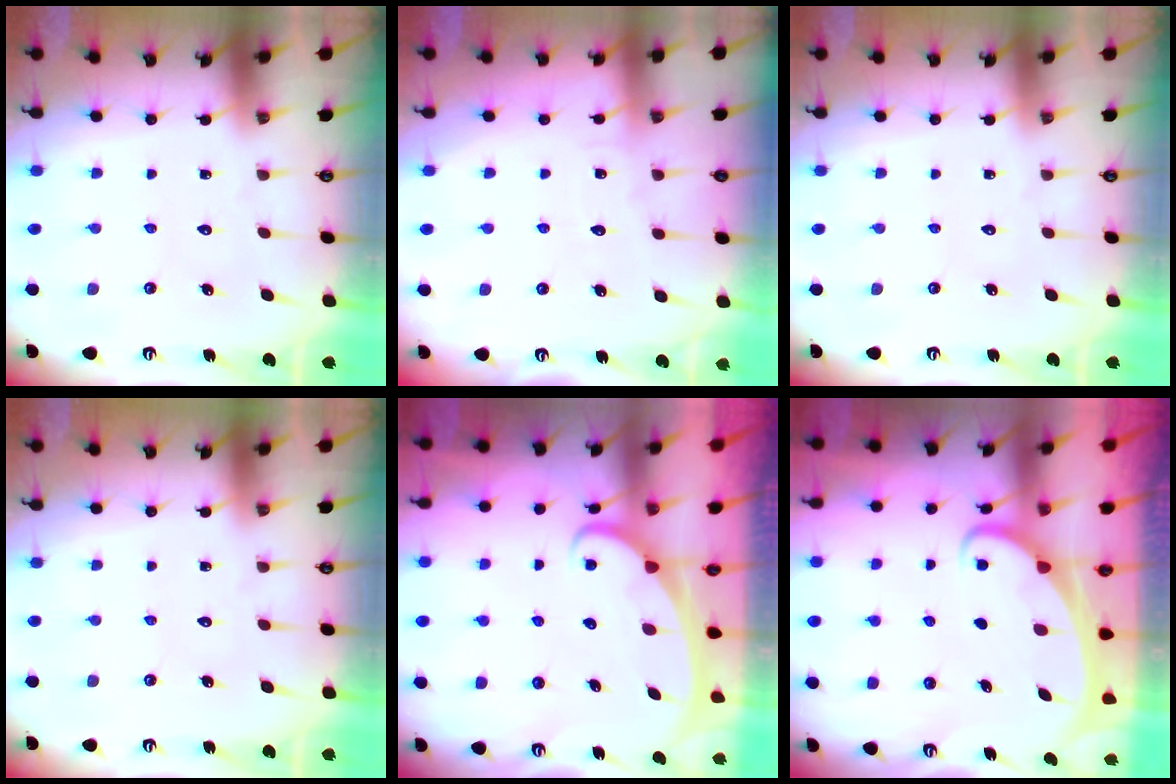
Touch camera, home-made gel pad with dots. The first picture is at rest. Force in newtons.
{"total": 2.7, "press": 2.7, "slide": 0.3}
{"total": 0.0}
{"total": 0.0}
{"total": 2.6, "press": 2.5, "slide": 0.3}
{"total": 2.3, "press": 2.3, "slide": 0.3}